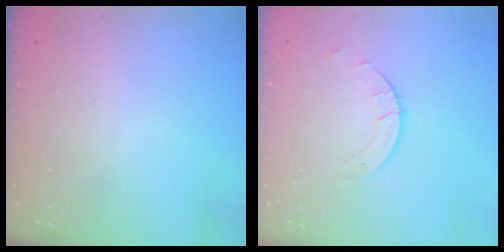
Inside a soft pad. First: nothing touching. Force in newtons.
{"total": 2.5, "press": 2.5, "slide": 0.2}